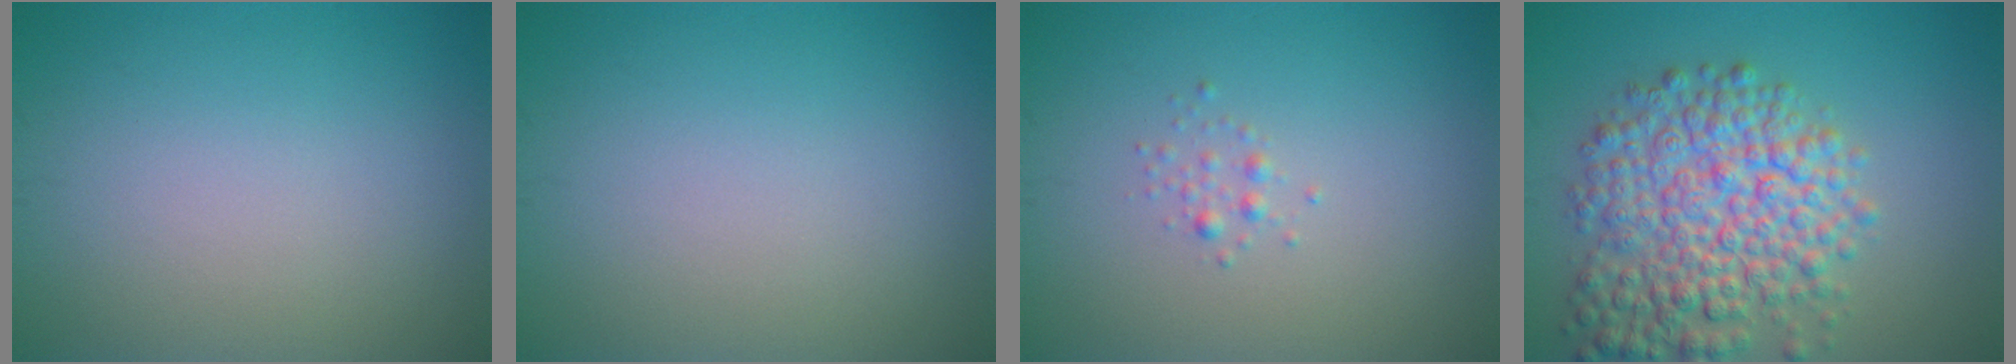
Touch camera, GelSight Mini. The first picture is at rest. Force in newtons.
{"total": 0.0}
{"total": 0.8, "press": 0.8, "slide": 0.0}
{"total": 7.9, "press": 7.9, "slide": 0.3}